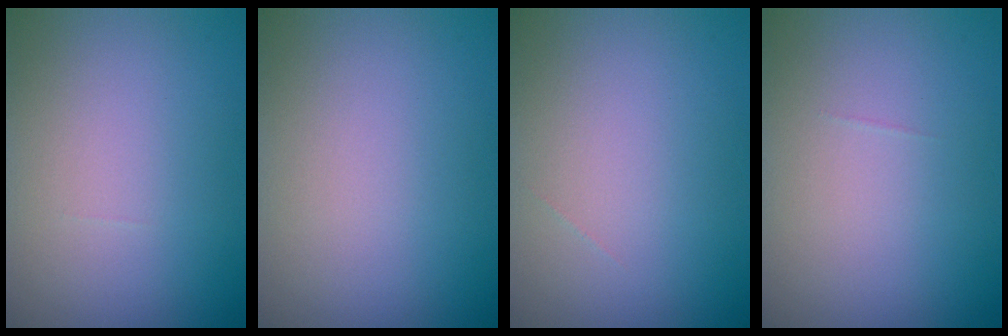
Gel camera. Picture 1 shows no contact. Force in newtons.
{"total": 0.0}
{"total": 0.0}
{"total": 0.0}